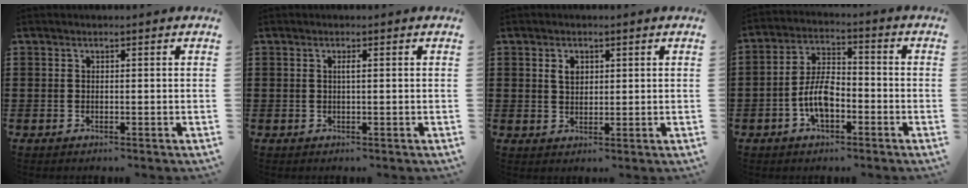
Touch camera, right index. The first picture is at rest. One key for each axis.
{"total": 0.8, "fx": 0.1, "fy": -0.1, "fz": 0.8, "tx": -0.014, "ty": -0.003, "tz": 0.001}
{"total": 2.3, "fx": 0.9, "fy": 1.6, "fz": 1.4, "tx": -0.033, "ty": 0.007, "tz": 0.017}
{"total": 6.8, "fx": -2.6, "fy": 3.2, "fz": 5.4, "tx": -0.122, "ty": 0.003, "tz": -0.055}